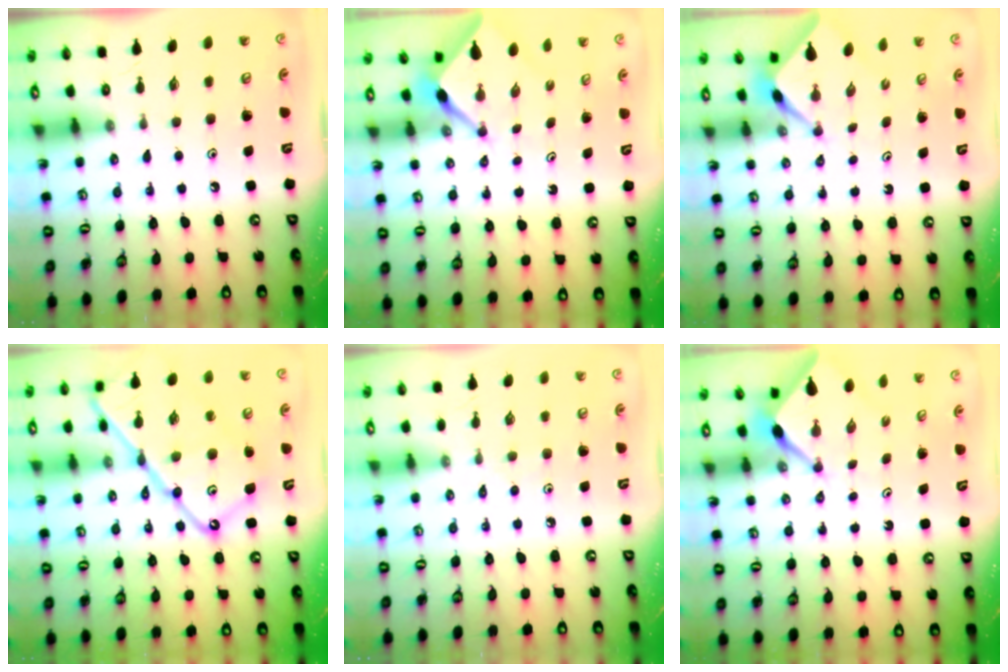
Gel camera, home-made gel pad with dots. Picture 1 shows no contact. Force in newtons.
{"total": 2.6, "press": 2.6, "slide": 0.2}
{"total": 2.1, "press": 2.1, "slide": 0.3}
{"total": 20.6, "press": 20.5, "slide": 2.0}
{"total": 5.6, "press": 5.5, "slide": 1.0}
{"total": 2.2, "press": 2.2, "slide": 0.2}